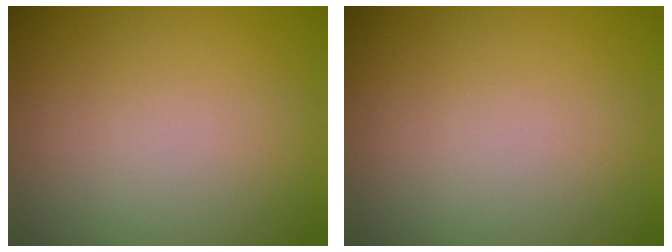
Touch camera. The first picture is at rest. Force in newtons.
{"total": 0.0}